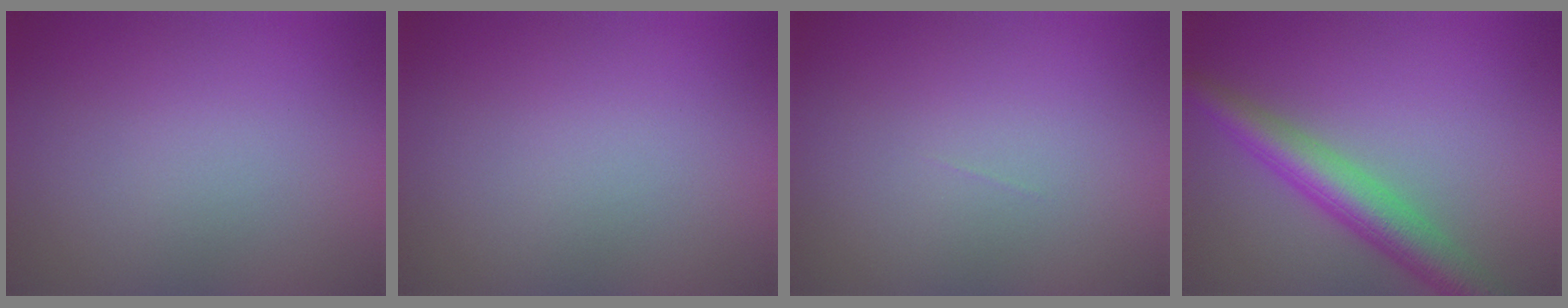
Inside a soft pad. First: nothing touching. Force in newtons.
{"total": 0.0}
{"total": 0.0}
{"total": 5.3, "press": 5.3, "slide": 0.2}